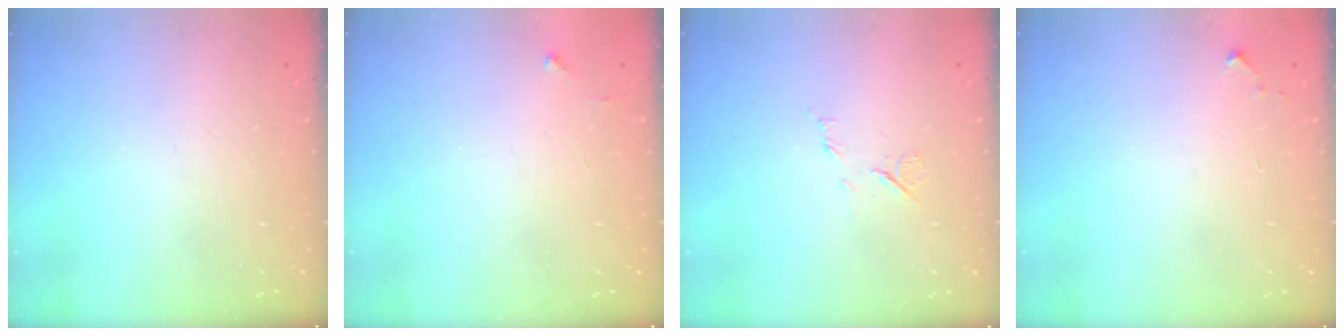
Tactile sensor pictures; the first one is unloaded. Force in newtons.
{"total": 2.0, "press": 2.0, "slide": 0.2}
{"total": 6.3, "press": 6.3, "slide": 0.6}
{"total": 2.6, "press": 2.6, "slide": 0.4}